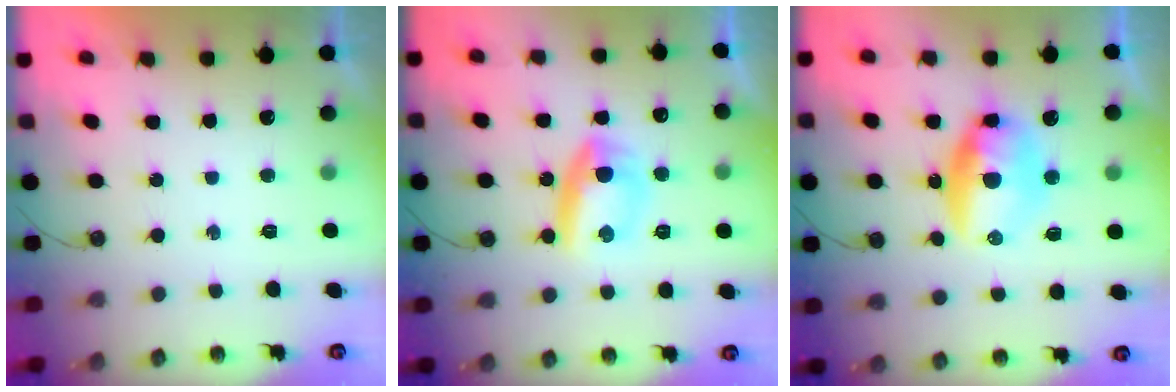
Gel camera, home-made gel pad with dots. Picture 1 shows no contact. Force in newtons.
{"total": 9.1, "press": 8.9, "slide": 1.5}
{"total": 11.1, "press": 10.7, "slide": 2.8}